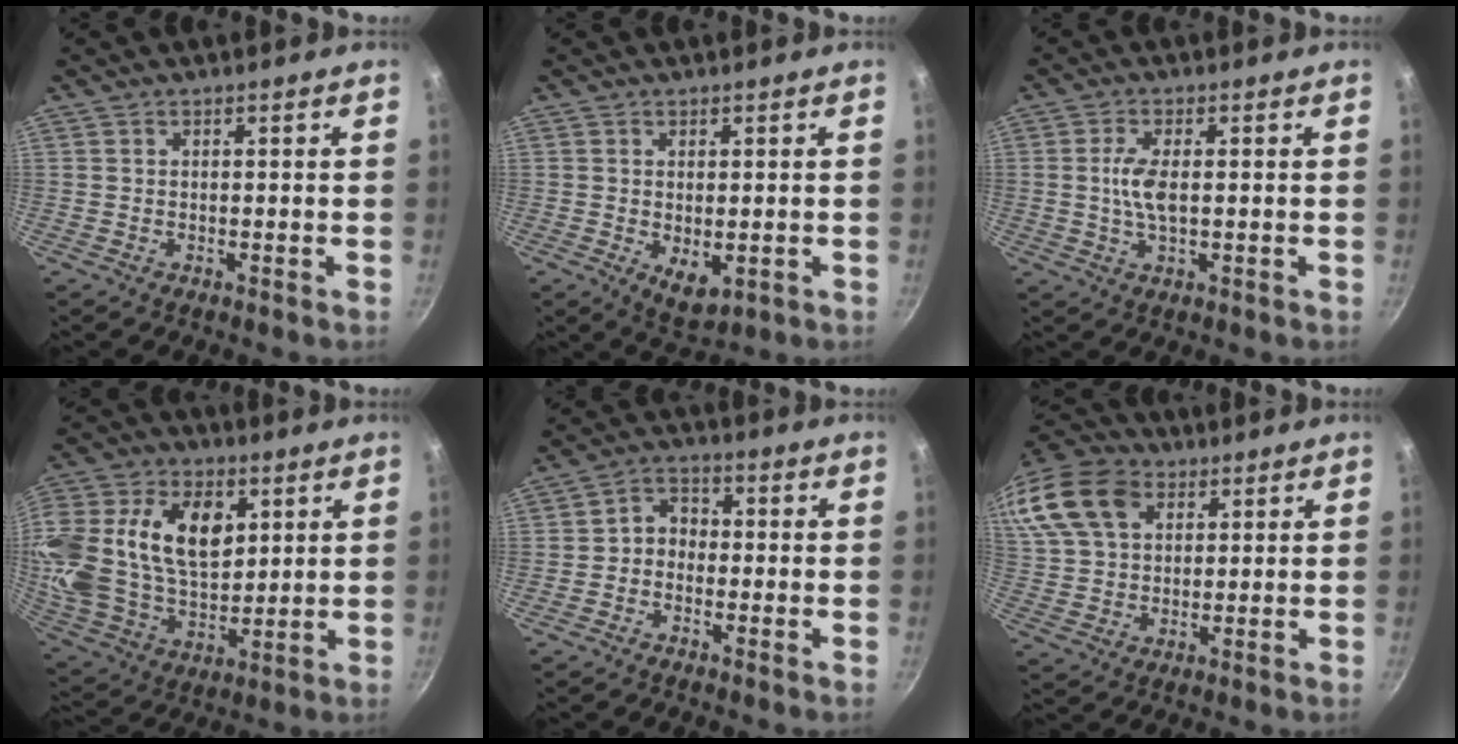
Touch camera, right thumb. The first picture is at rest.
{"total": 5.2, "force": [-0.6, 3.0, 4.2], "torque": [-0.057, -0.014, 0.001]}
{"total": 5.3, "force": [0.3, 2.2, 4.8], "torque": [-0.101, 0.001, 0.002]}
{"total": 28.2, "force": [7.9, 18.8, 19.4], "torque": [-0.415, 0.018, 0.142]}
{"total": 4.4, "force": [-0.9, 3.6, 2.4], "torque": [-0.018, 0.021, -0.030]}
{"total": 21.3, "force": [9.0, 14.9, 12.3], "torque": [-0.270, 0.025, 0.165]}